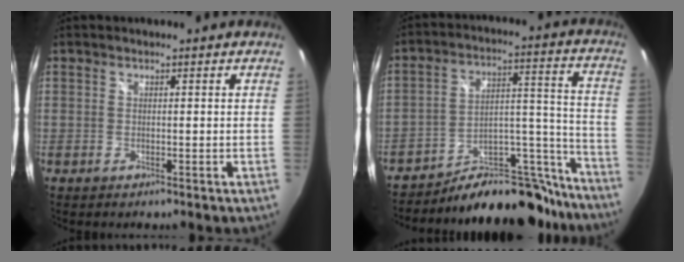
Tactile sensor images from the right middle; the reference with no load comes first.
{"total": 20.2, "force": [-18.2, 6.9, 5.5], "torque": [-0.053, 0.068, -0.254]}